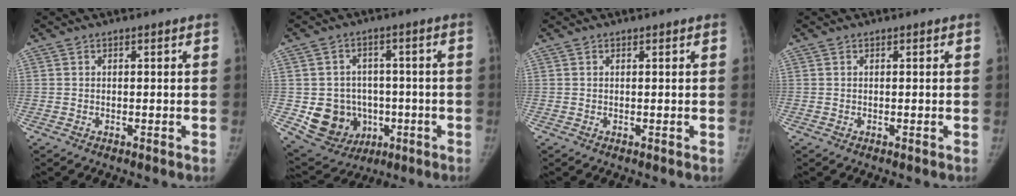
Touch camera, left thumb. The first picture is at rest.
{"total": 12.2, "force": [-2.5, 10.8, 5.1], "torque": [-0.054, 0.012, -0.022]}
{"total": 0.0}
{"total": 0.0}